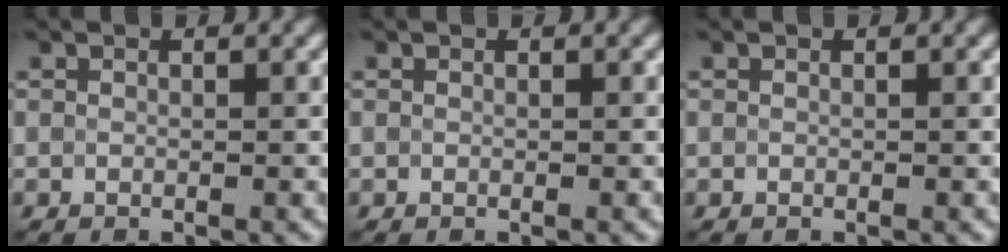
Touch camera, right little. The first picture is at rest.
{"total": 0.0}
{"total": 0.0}